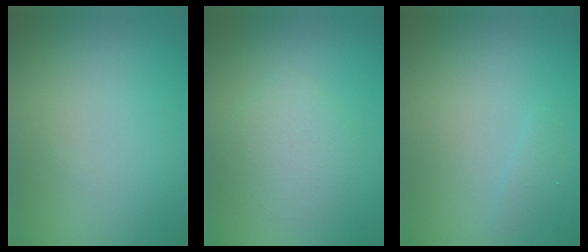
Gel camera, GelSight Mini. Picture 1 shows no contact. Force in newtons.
{"total": 3.0, "press": 3.0, "slide": 0.1}
{"total": 0.7, "press": 0.7, "slide": 0.1}